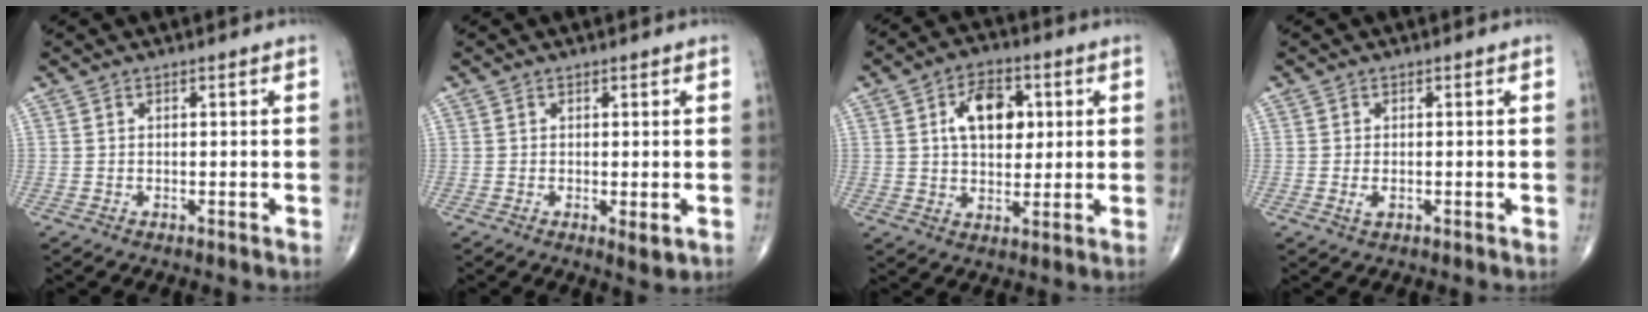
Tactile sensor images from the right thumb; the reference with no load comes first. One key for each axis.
{"total": 2.1, "fx": -0.4, "fy": 0.7, "fz": 2.0, "tx": -0.028, "ty": -0.008, "tz": -0.005}
{"total": 10.6, "fx": 2.7, "fy": 6.6, "fz": 7.9, "tx": -0.099, "ty": -0.001, "tz": 0.044}
{"total": 1.5, "fx": -0.4, "fy": 0.8, "fz": 1.2, "tx": -0.024, "ty": -0.002, "tz": -0.007}